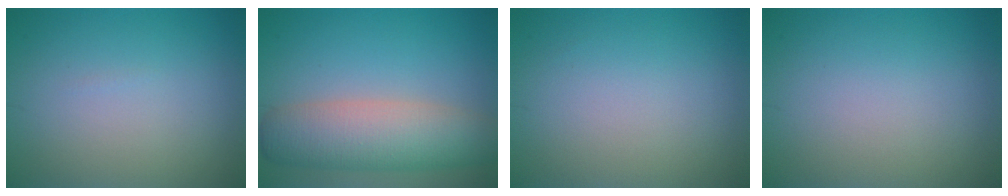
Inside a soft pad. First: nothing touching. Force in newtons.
{"total": 7.2, "press": 7.2, "slide": 0.6}
{"total": 0.0}
{"total": 0.0}